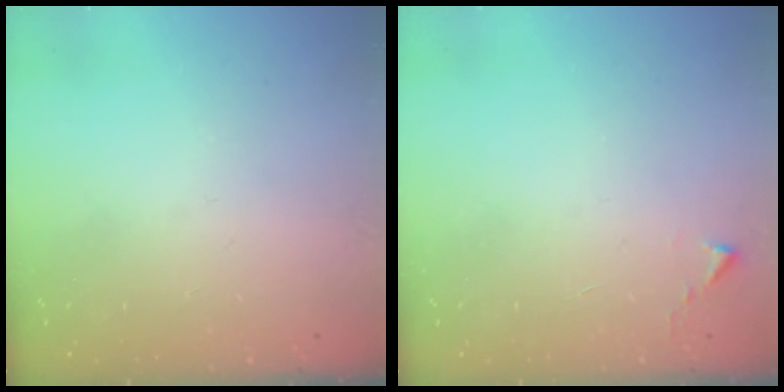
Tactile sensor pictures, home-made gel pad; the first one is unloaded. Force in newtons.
{"total": 2.7, "press": 2.7, "slide": 0.5}